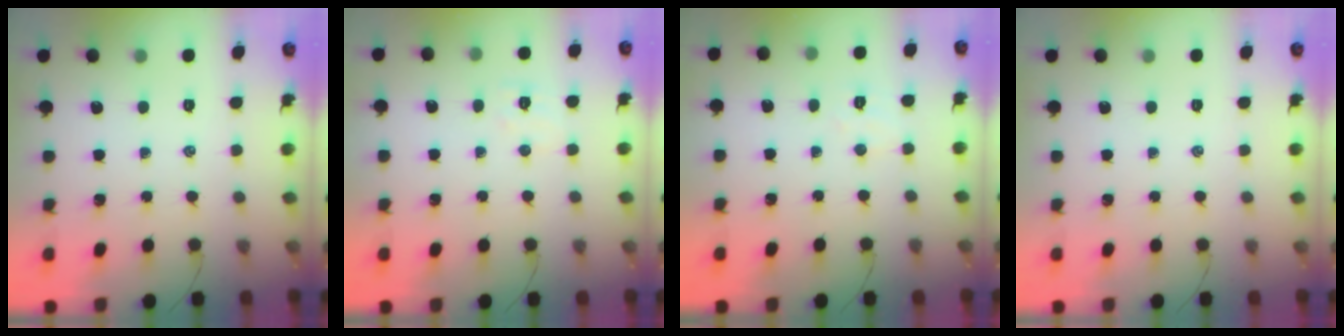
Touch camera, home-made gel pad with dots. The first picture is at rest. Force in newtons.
{"total": 5.1, "press": 5.0, "slide": 1.0}
{"total": 4.6, "press": 4.5, "slide": 0.9}
{"total": 0.0}